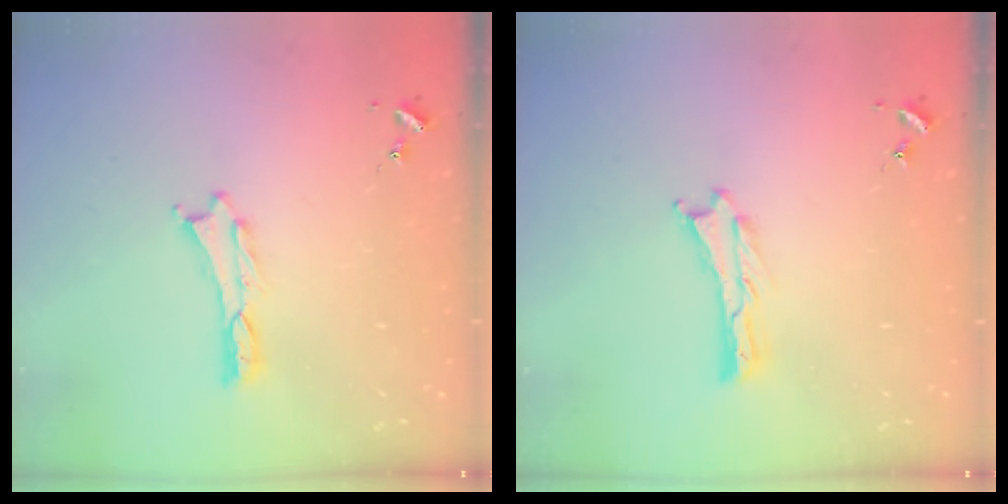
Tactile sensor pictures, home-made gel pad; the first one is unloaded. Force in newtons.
{"total": 0.0}